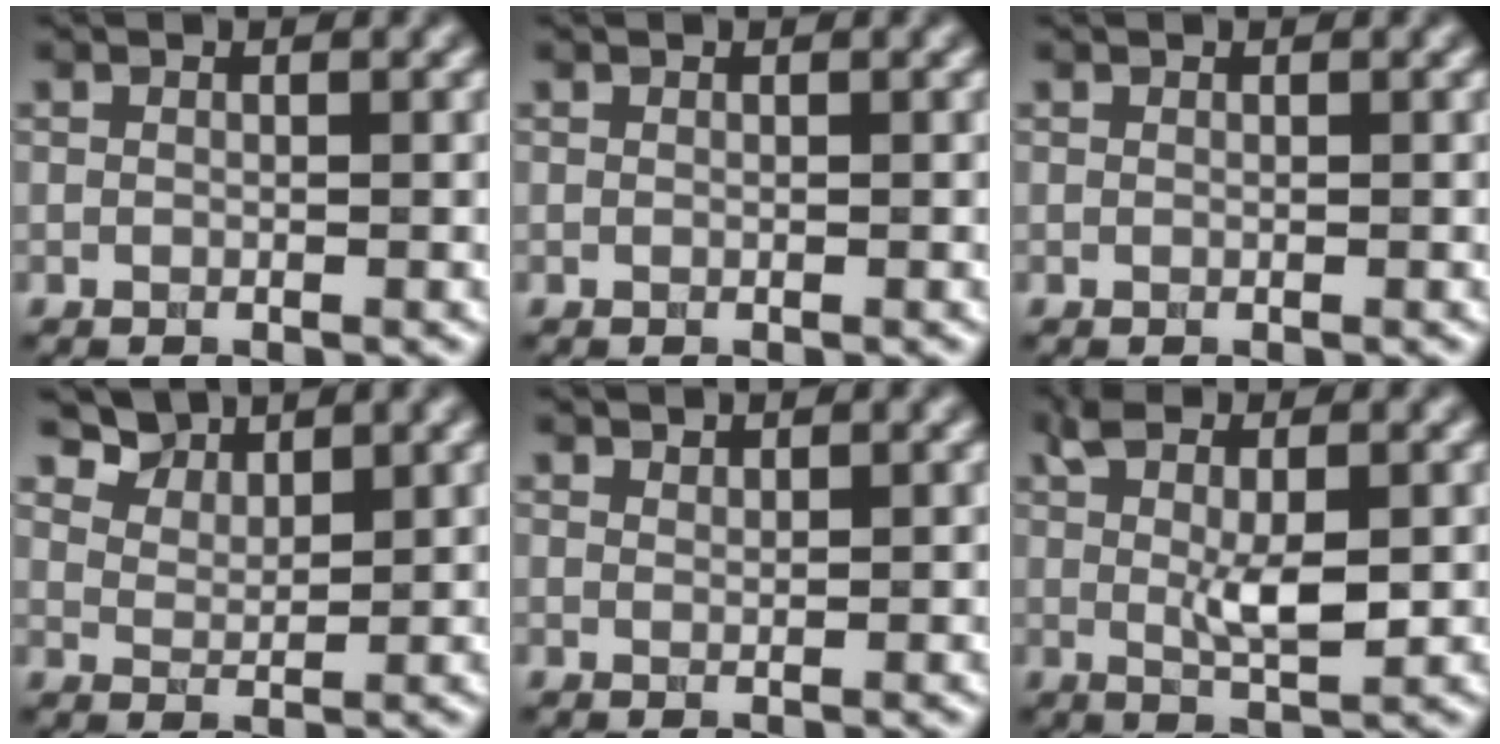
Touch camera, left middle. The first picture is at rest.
{"total": 0.0}
{"total": 0.0}
{"total": 3.3, "force": [3.0, 1.1, 0.7], "torque": [-0.027, -0.006, 0.065]}
{"total": 1.0, "force": [0.9, 0.1, 0.1], "torque": [-0.002, -0.001, 0.019]}
{"total": 4.3, "force": [1.1, 1.6, 3.9], "torque": [-0.078, -0.003, 0.024]}